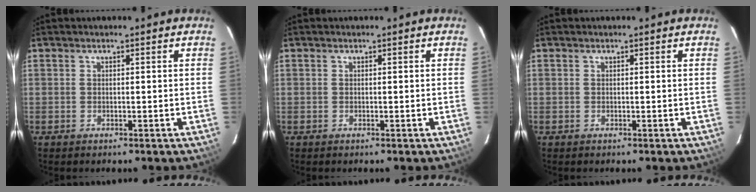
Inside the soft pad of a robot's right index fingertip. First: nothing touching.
{"total": 0.0}
{"total": 0.0}